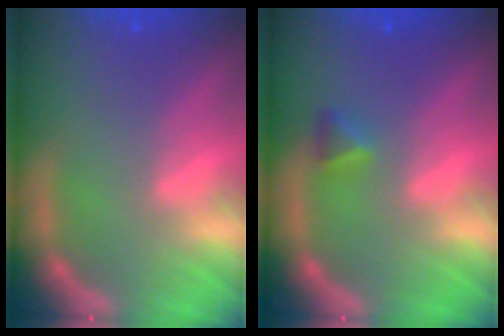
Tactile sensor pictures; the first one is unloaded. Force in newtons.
{"total": 1.4}